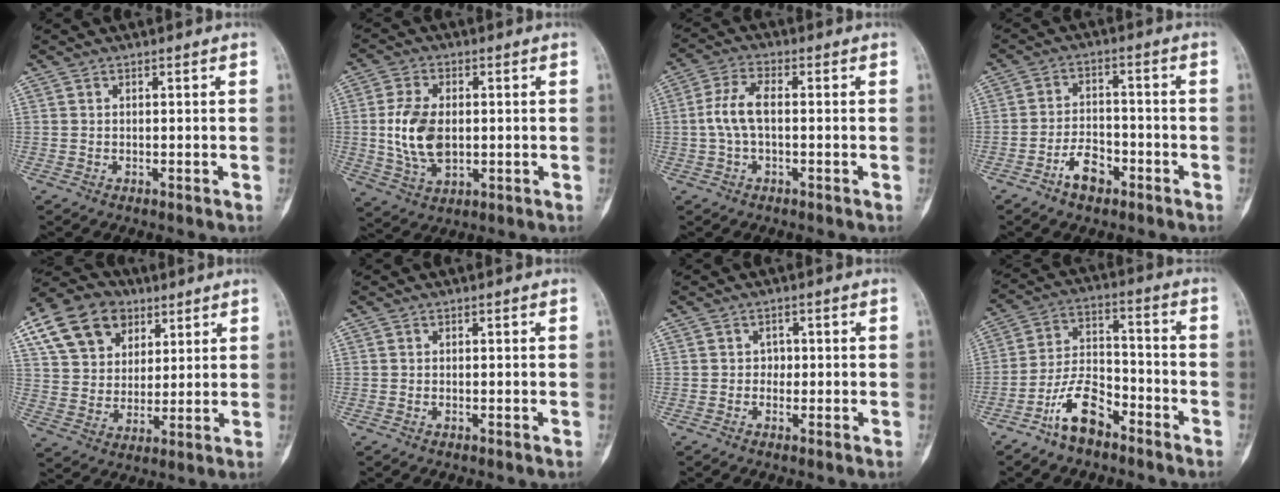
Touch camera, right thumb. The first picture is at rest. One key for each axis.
{"total": 10.4, "fx": 0.1, "fy": 6.3, "fz": 8.3, "tx": -0.159, "ty": -0.004, "tz": 0.008}
{"total": 6.3, "fx": -0.2, "fy": 2.8, "fz": 5.6, "tx": -0.127, "ty": 0.019, "tz": -0.009}
{"total": 6.3, "fx": -3.7, "fy": 3.5, "fz": 3.6, "tx": -0.050, "ty": 0.032, "tz": -0.064}
{"total": 16.4, "fx": 7.9, "fy": 12.1, "fz": 7.7, "tx": -0.115, "ty": -0.004, "tz": 0.141}
{"total": 0.0}
{"total": 1.4, "fx": -0.2, "fy": 1.3, "fz": 0.6, "tx": 0.006, "ty": 0.007, "tz": -0.008}
{"total": 10.4, "fx": -6.7, "fy": 5.0, "fz": 6.1, "tx": -0.110, "ty": 0.059, "tz": -0.130}